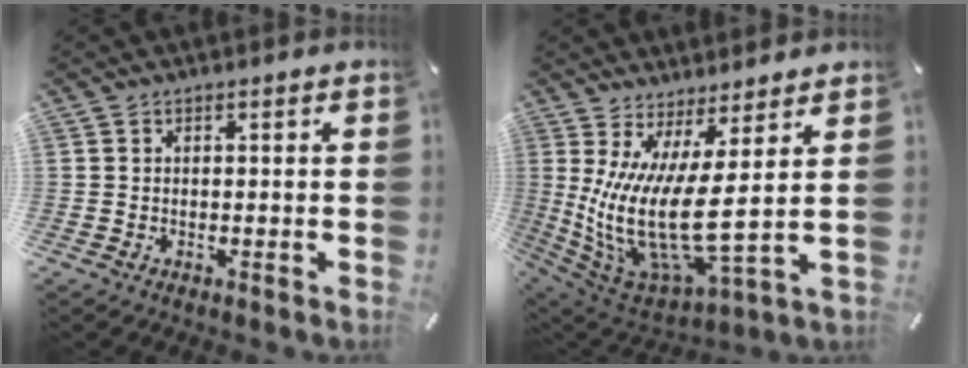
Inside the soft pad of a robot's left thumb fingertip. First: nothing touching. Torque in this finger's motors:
{"motor_torque": [1.93, 3.08, 1.45, -1.32, 0.36]}